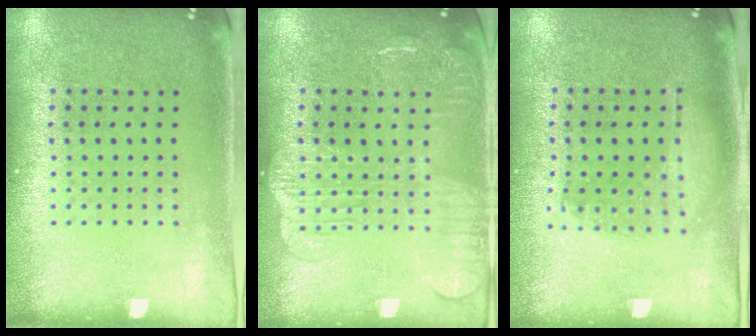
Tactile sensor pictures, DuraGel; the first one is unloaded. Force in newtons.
{"total": 2.2, "press": 2.1, "slide": 0.5}
{"total": 1.1, "press": 1.0, "slide": 0.4}